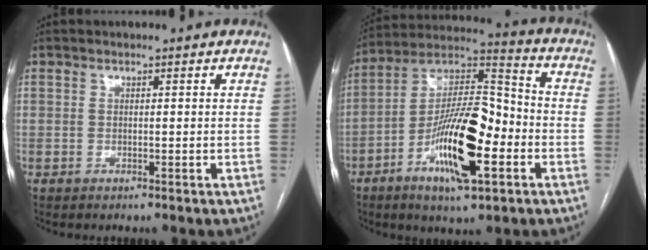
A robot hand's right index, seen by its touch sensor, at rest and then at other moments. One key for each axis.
{"total": 17.8, "fx": -6.2, "fy": 4.8, "fz": 16.0, "tx": -0.297, "ty": 0.006, "tz": -0.104}